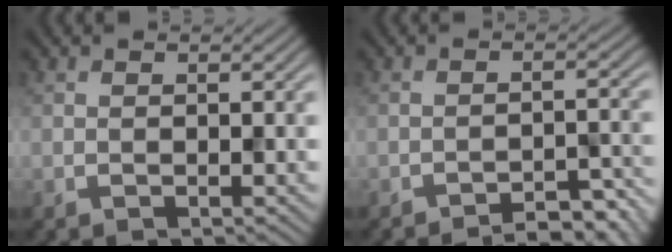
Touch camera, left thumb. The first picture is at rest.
{"total": 5.2, "force": [-4.6, 0.8, 2.3], "torque": [-0.040, 0.014, -0.060]}